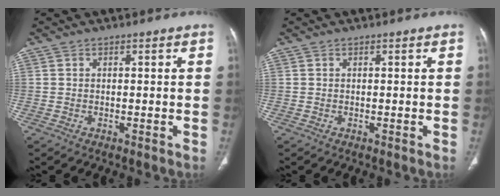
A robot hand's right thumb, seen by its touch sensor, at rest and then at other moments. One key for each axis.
{"total": 0.0}